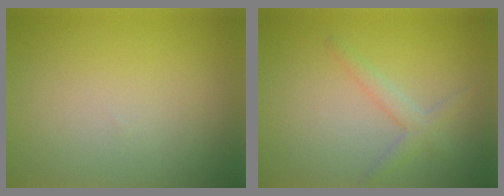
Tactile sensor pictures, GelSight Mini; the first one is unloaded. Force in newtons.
{"total": 2.0, "press": 2.0, "slide": 0.2}